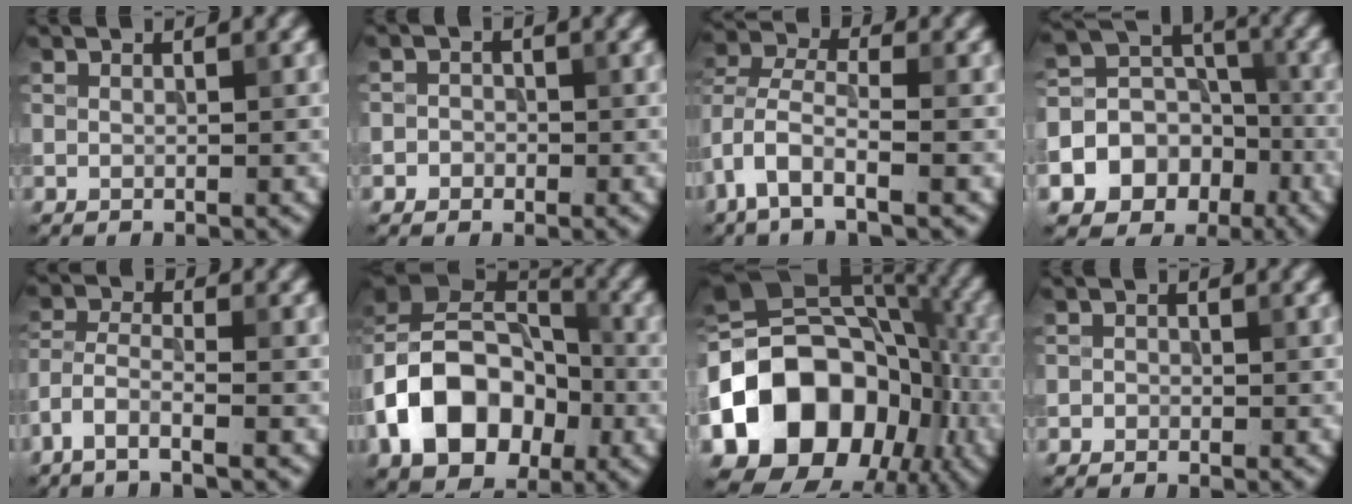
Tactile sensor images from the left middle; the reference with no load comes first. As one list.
[{"total": 1.6, "force": [-0.5, 1.4, 0.3], "torque": [0.014, 0.003, -0.017]}, {"total": 5.2, "force": [-2.4, 2.5, 3.9], "torque": [-0.078, 0.003, -0.056]}, {"total": 13.6, "force": [-6.6, 11.3, 3.8], "torque": [-0.089, -0.031, -0.117]}, {"total": 3.2, "force": [-2.3, 0.7, 2.1], "torque": [-0.046, 0.001, -0.059]}, {"total": 12.1, "force": [-3.4, 8.5, 7.8], "torque": [-0.140, 0.002, -0.071]}, {"total": 16.2, "force": [-4.8, 12.3, 9.4], "torque": [-0.152, 0.008, -0.096]}, {"total": 0.7, "force": [-0.3, 0.6, 0.1], "torque": [0.004, -0.002, -0.006]}]